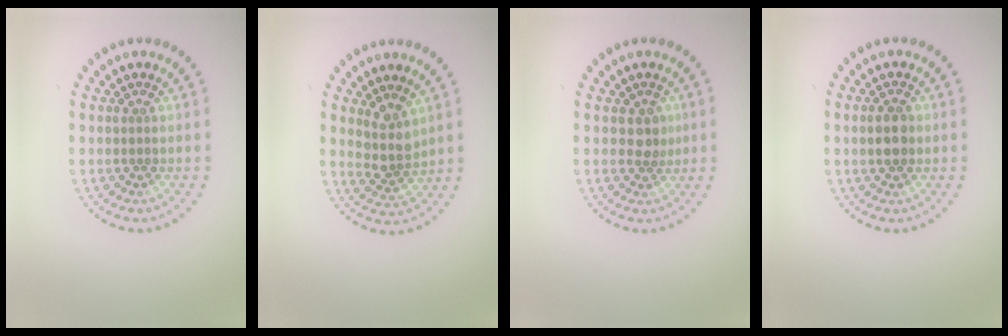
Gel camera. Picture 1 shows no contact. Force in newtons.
{"total": 3.0, "press": 2.5, "slide": 1.7}
{"total": 1.7, "press": 1.5, "slide": 0.8}
{"total": 2.6, "press": 2.6, "slide": 0.1}